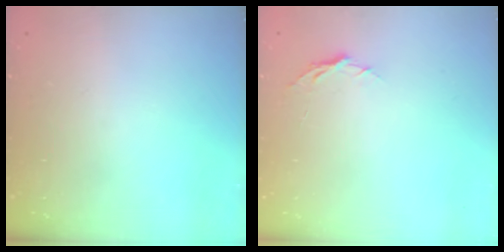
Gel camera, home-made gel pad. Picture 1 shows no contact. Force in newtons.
{"total": 3.7, "press": 3.6, "slide": 0.4}